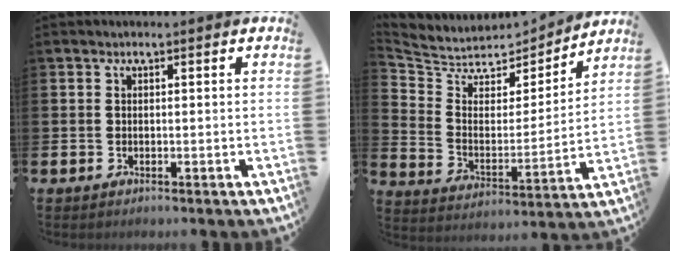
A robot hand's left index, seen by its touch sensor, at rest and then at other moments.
{"total": 6.0, "force": [5.4, 2.5, 0.4], "torque": [-0.051, -0.052, 0.089]}